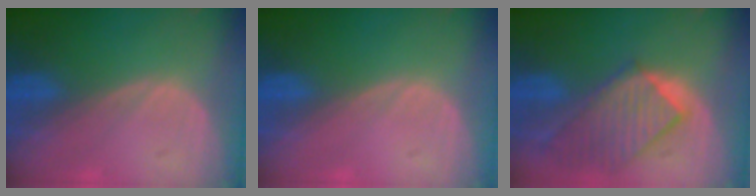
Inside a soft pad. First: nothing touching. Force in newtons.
{"total": 0.0}
{"total": 9.5, "press": 8.3, "slide": 4.7}